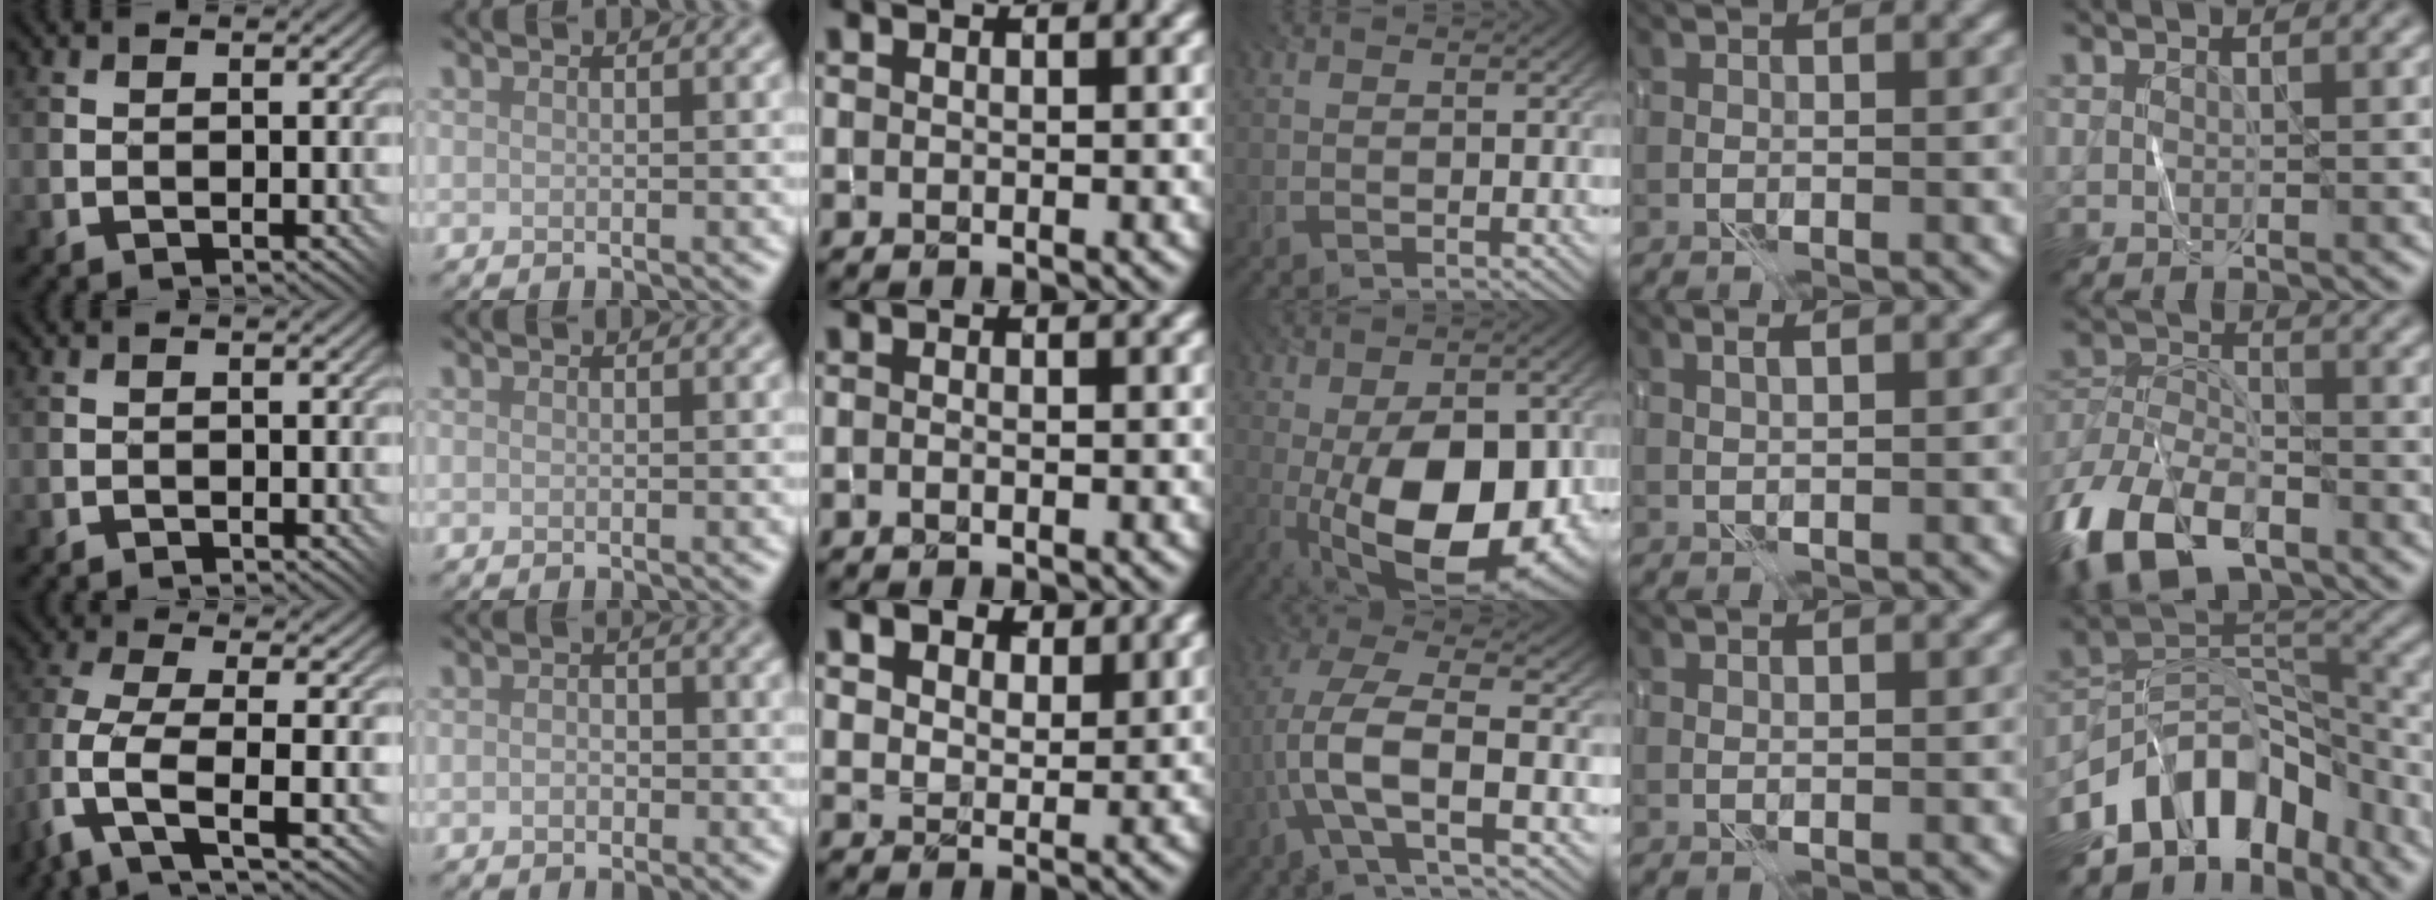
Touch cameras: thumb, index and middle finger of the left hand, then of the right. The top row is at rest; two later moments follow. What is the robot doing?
{"motion": "fold", "object": "shorts"}